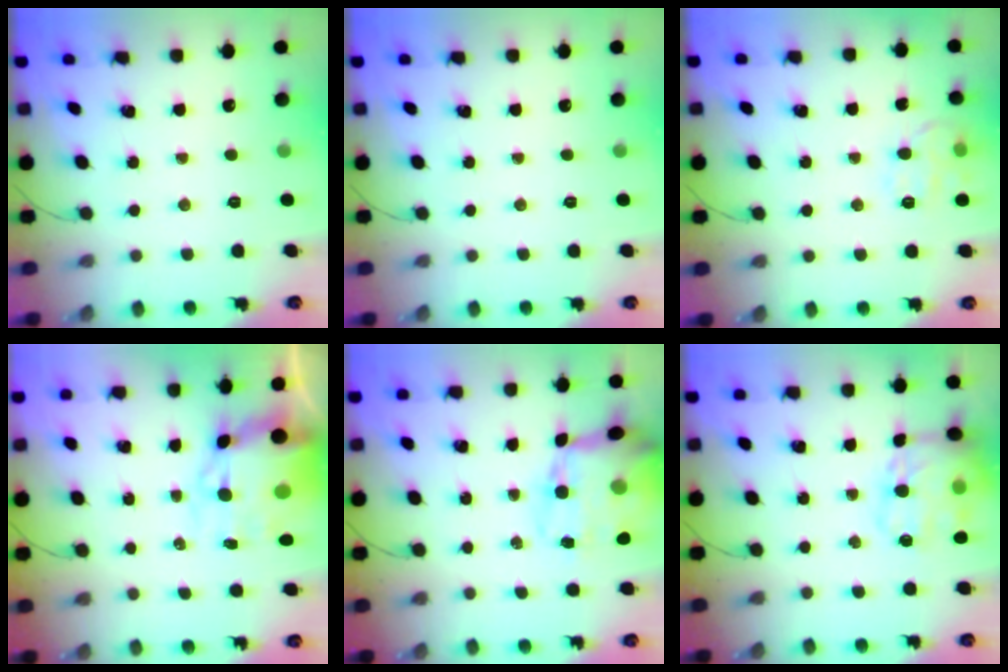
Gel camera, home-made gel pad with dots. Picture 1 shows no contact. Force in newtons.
{"total": 0.0}
{"total": 10.7, "press": 10.7, "slide": 0.6}
{"total": 12.6, "press": 12.2, "slide": 3.1}
{"total": 17.7, "press": 17.2, "slide": 4.2}
{"total": 17.9, "press": 17.6, "slide": 3.1}